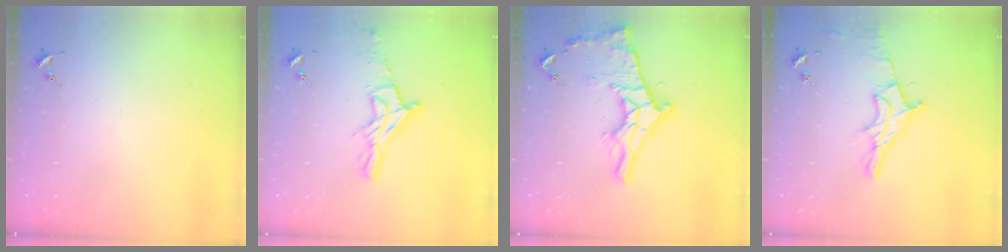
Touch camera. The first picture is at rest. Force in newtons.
{"total": 14.5, "press": 14.4, "slide": 1.0}
{"total": 17.3, "press": 17.3, "slide": 1.0}
{"total": 12.1, "press": 12.0, "slide": 1.0}